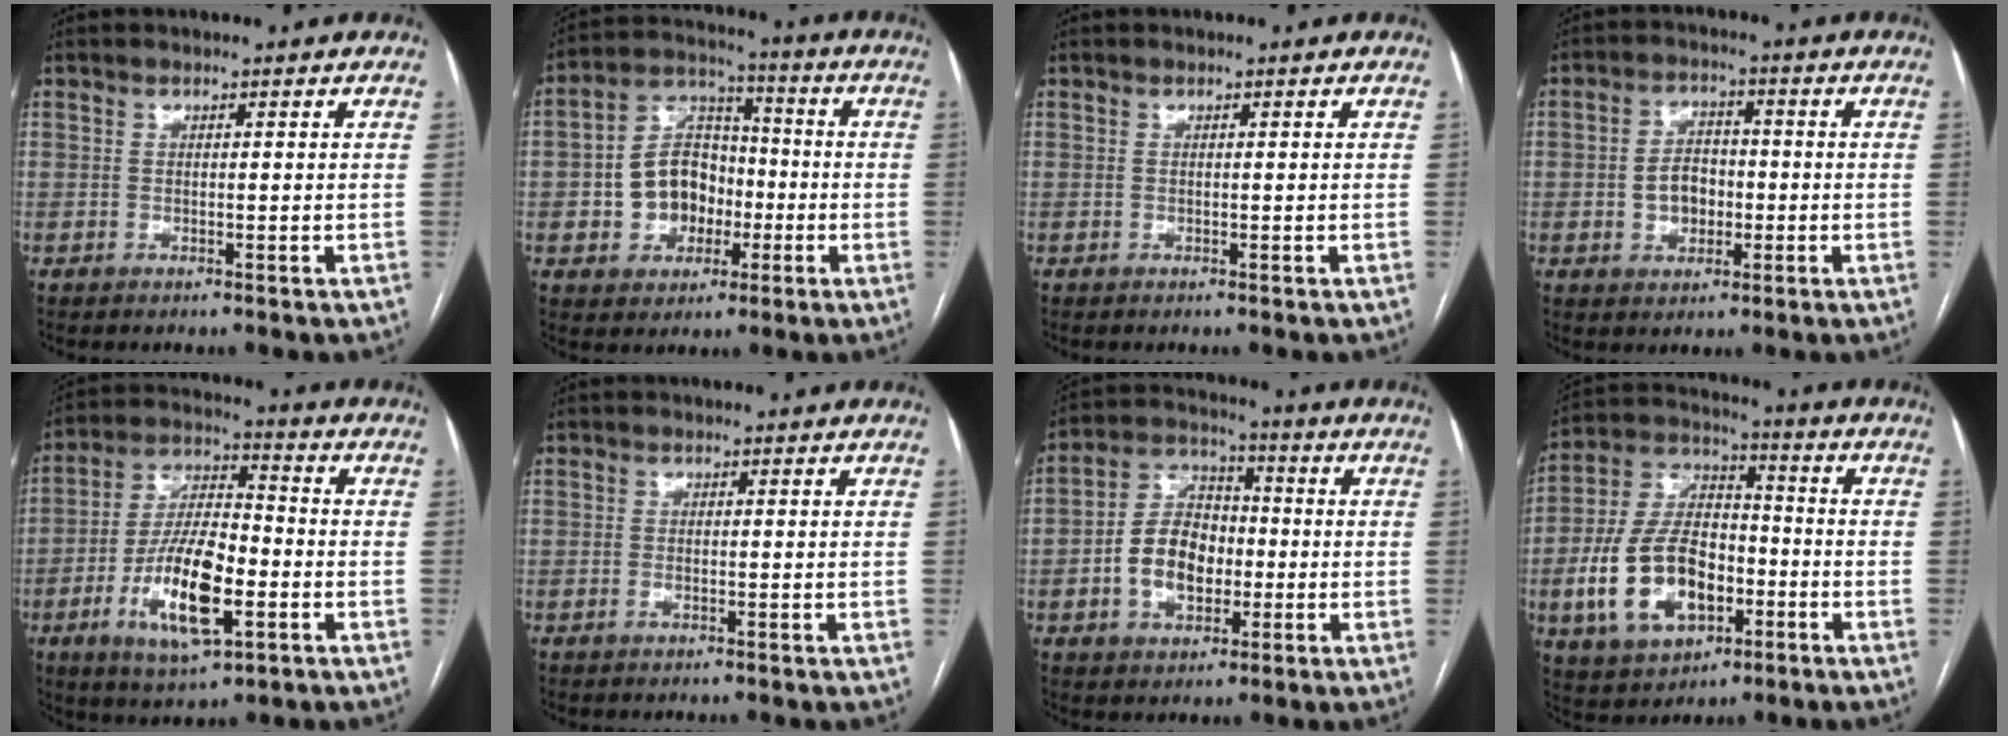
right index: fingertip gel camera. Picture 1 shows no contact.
{"total": 10.3, "force": [-2.1, 8.1, 6.1], "torque": [-0.119, 0.030, -0.030]}
{"total": 0.0}
{"total": 5.5, "force": [-0.9, 4.0, 3.6], "torque": [-0.066, 0.014, -0.012]}
{"total": 14.8, "force": [-5.0, 4.6, 13.1], "torque": [-0.258, -0.003, -0.086]}
{"total": 0.8, "force": [-0.4, 0.3, 0.6], "torque": [-0.016, -0.001, -0.006]}
{"total": 10.1, "force": [-2.1, 6.7, 7.3], "torque": [-0.150, 0.026, -0.035]}
{"total": 15.8, "force": [-4.9, 9.1, 11.9], "torque": [-0.259, 0.015, -0.081]}